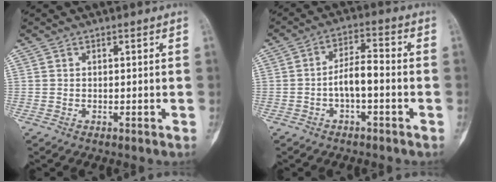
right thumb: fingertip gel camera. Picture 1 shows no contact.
{"total": 5.9, "force": [-1.6, 2.3, 5.2], "torque": [-0.089, 0.032, -0.032]}